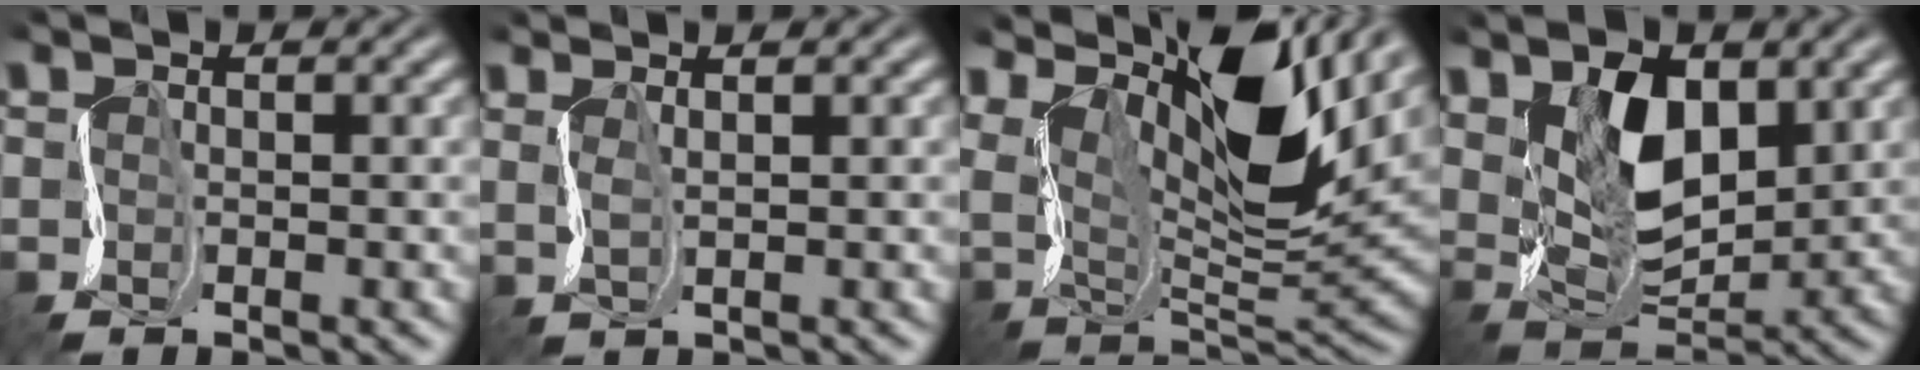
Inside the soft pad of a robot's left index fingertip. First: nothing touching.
{"total": 1.4, "force": [1.3, 0.2, 0.4], "torque": [-0.007, 0.007, 0.028]}
{"total": 12.8, "force": [7.2, 4.8, 9.5], "torque": [-0.163, 0.010, 0.125]}
{"total": 7.7, "force": [3.4, 4.2, 5.5], "torque": [-0.112, -0.002, 0.065]}